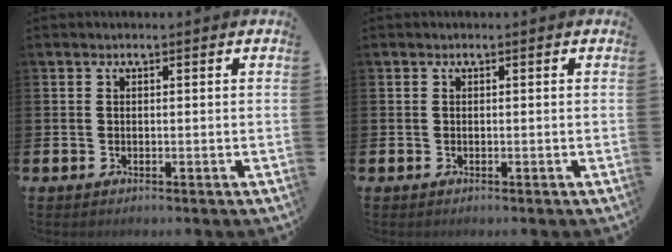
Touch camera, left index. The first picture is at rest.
{"total": 0.0}